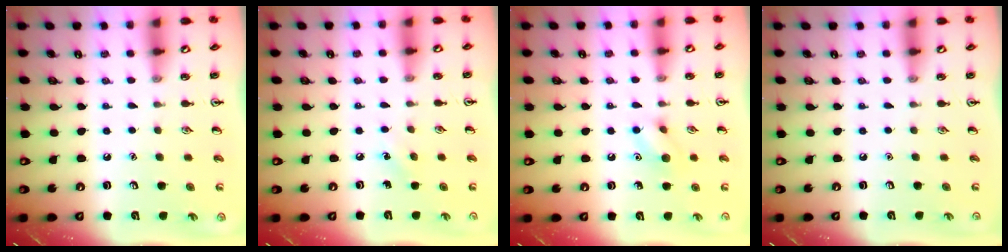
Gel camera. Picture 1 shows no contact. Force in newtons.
{"total": 4.9, "press": 4.6, "slide": 1.7}
{"total": 7.5, "press": 7.4, "slide": 0.6}
{"total": 0.0}